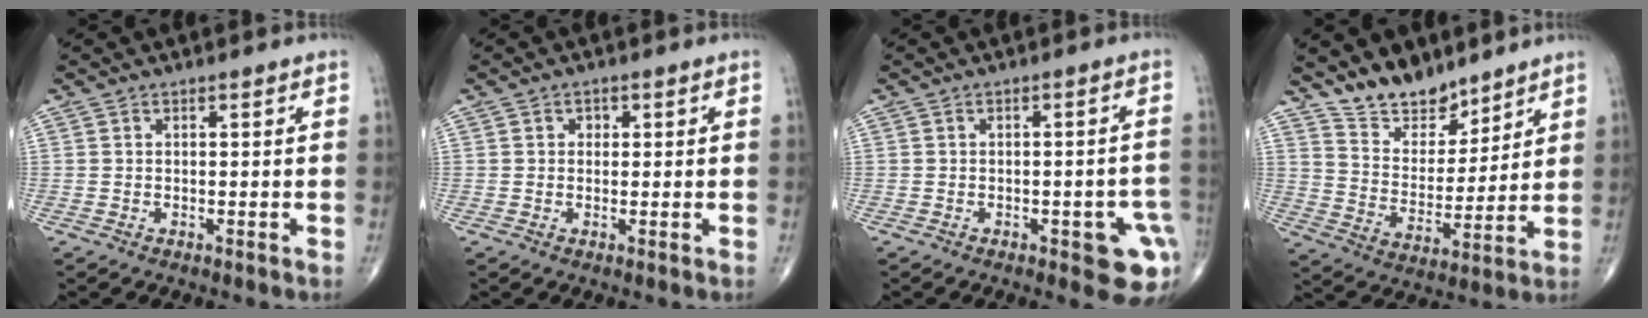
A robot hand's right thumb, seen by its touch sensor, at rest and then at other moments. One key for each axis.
{"total": 1.4, "fx": 0.4, "fy": 1.2, "fz": 0.5, "tx": 0.001, "ty": 0.001, "tz": 0.002}
{"total": 8.8, "fx": -3.3, "fy": 3.2, "fz": 7.5, "tx": -0.063, "ty": 0.012, "tz": -0.035}
{"total": 11.3, "fx": 9.3, "fy": 5.4, "fz": 3.4, "tx": -0.023, "ty": -0.076, "tz": 0.175}